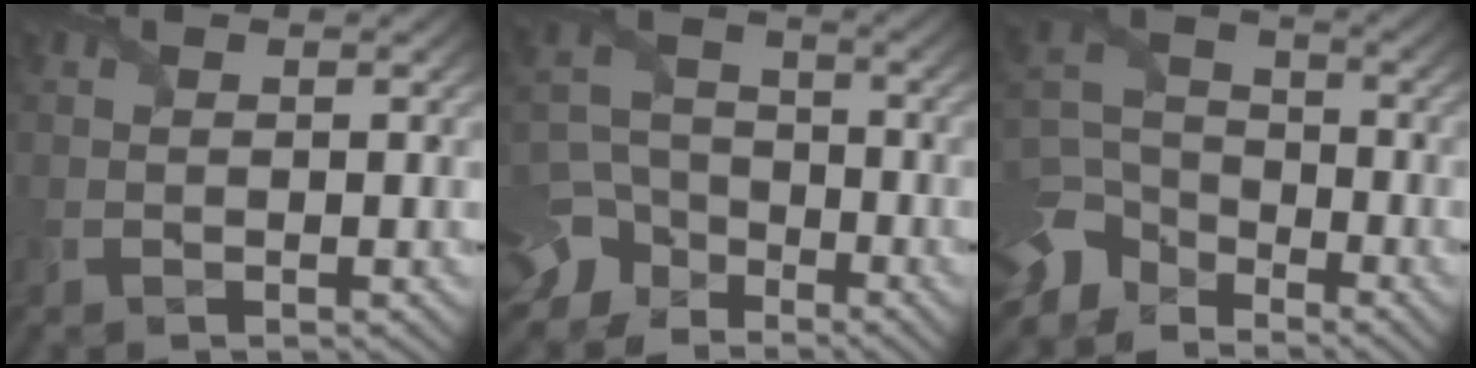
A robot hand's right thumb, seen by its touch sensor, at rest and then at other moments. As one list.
[{"total": 11.9, "force": [-7.4, 8.4, 3.9], "torque": [-0.109, -0.043, -0.138]}, {"total": 9.2, "force": [-6.4, 5.6, 3.6], "torque": [-0.105, -0.020, -0.137]}]